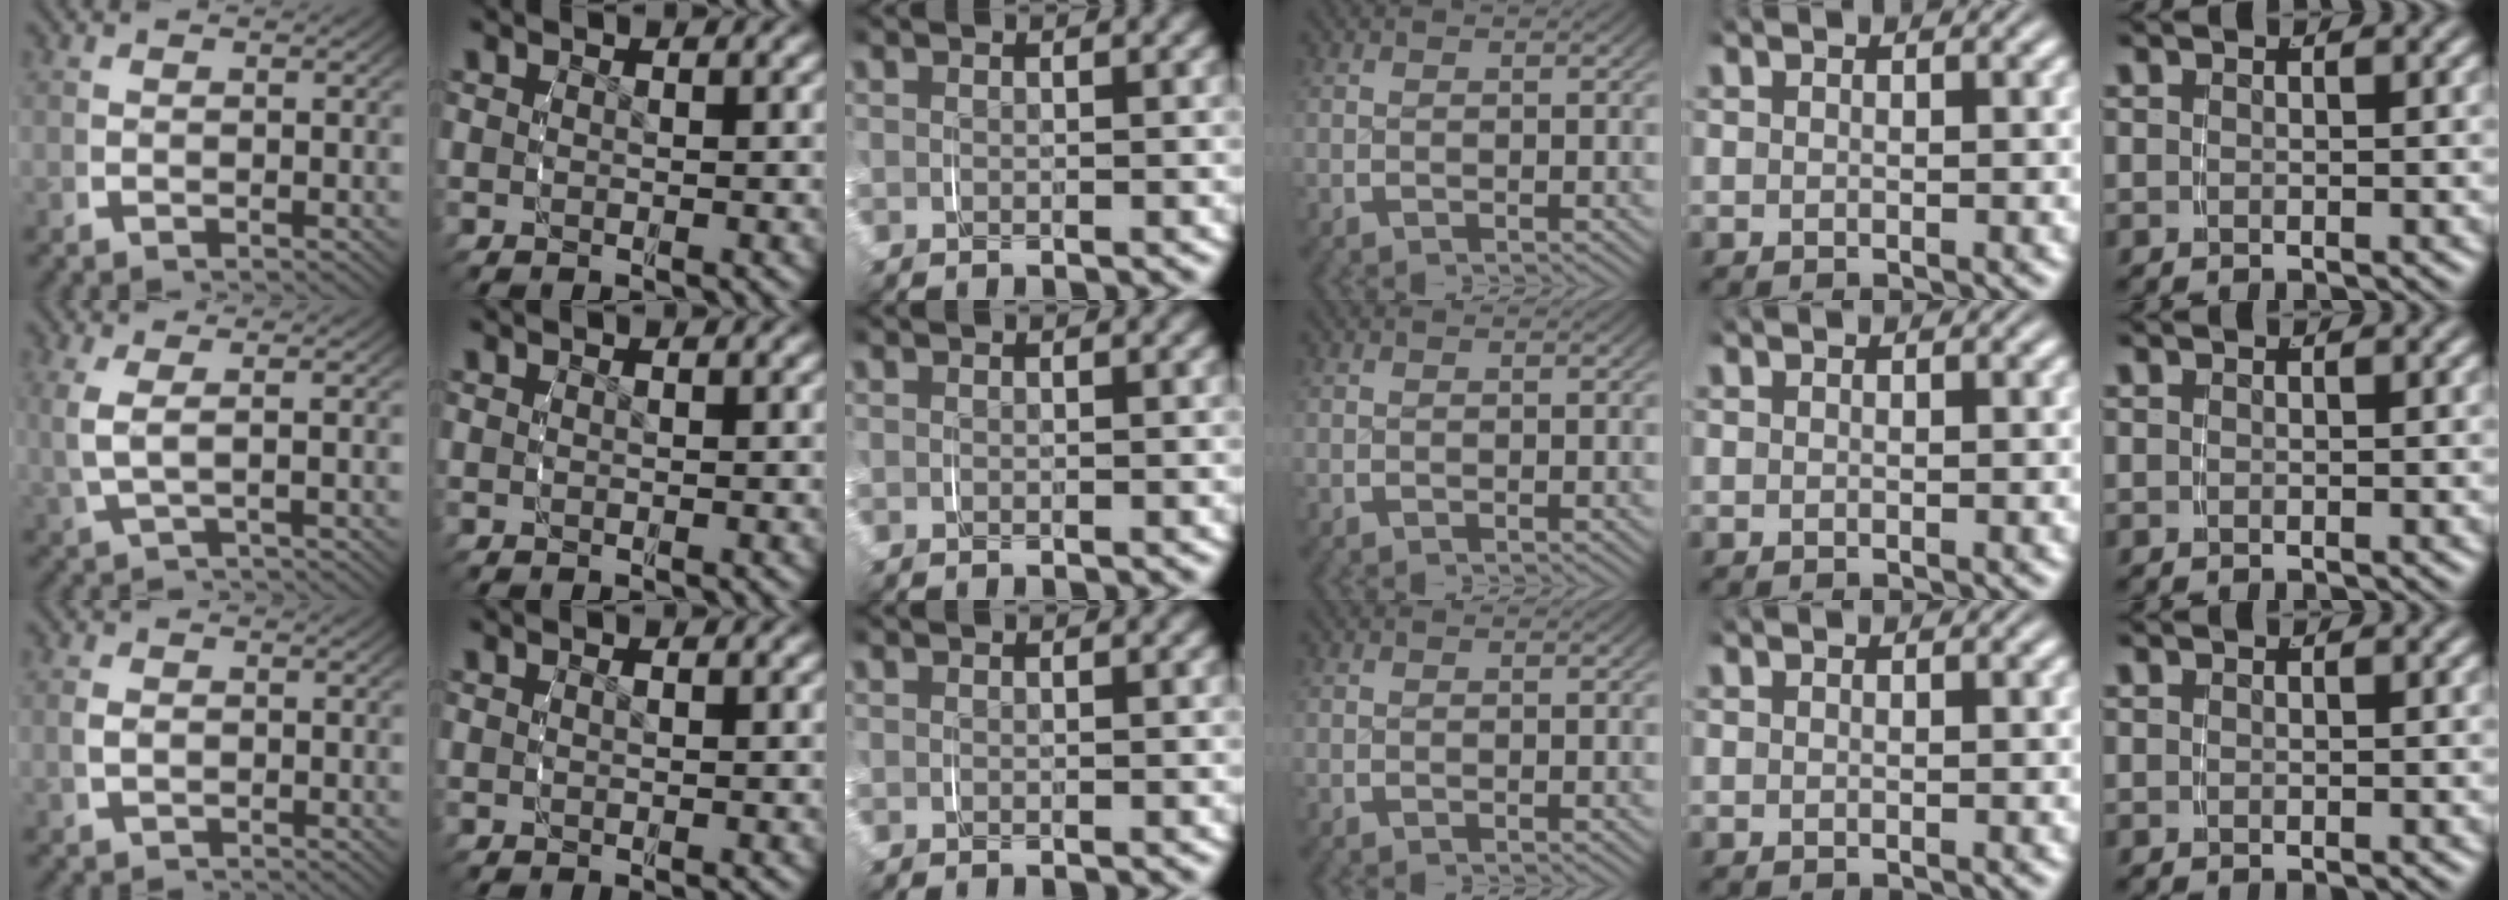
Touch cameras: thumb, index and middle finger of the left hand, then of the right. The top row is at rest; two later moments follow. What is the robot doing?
{"motion": "grasp_and_lifting", "object": "pen bag"}